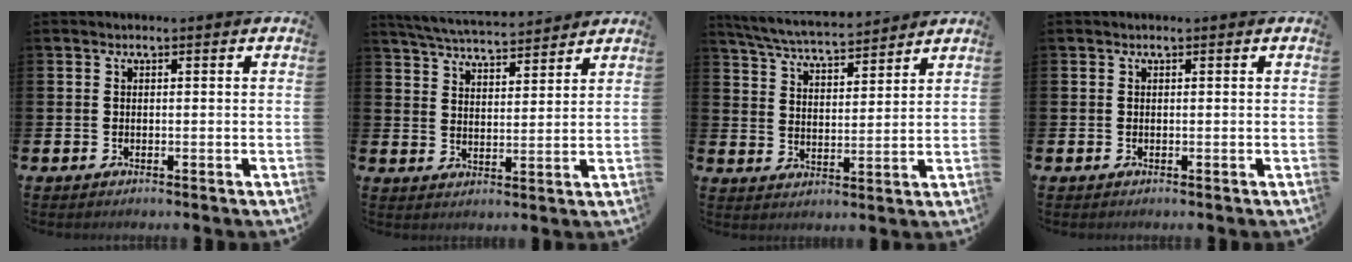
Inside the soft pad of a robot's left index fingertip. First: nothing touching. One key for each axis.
{"total": 5.6, "fx": 5.5, "fy": 0.5, "fz": 0.9, "tx": -0.039, "ty": -0.031, "tz": 0.099}
{"total": 6.2, "fx": 6.0, "fy": 0.6, "fz": 1.4, "tx": -0.051, "ty": -0.036, "tz": 0.106}
{"total": 0.0}